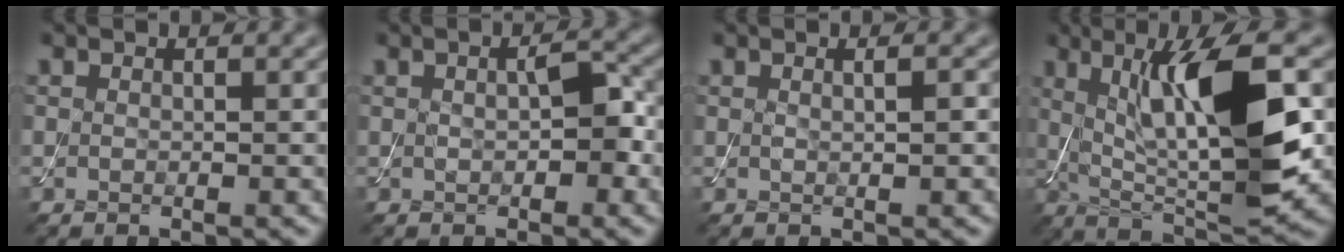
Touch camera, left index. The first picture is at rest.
{"total": 3.0, "force": [0.0, 1.4, 2.7], "torque": [-0.044, 0.001, 0.000]}
{"total": 1.3, "force": [0.3, 0.3, 1.2], "torque": [-0.013, -0.006, 0.002]}
{"total": 10.9, "force": [2.0, 2.9, 10.3], "torque": [-0.159, -0.001, 0.038]}